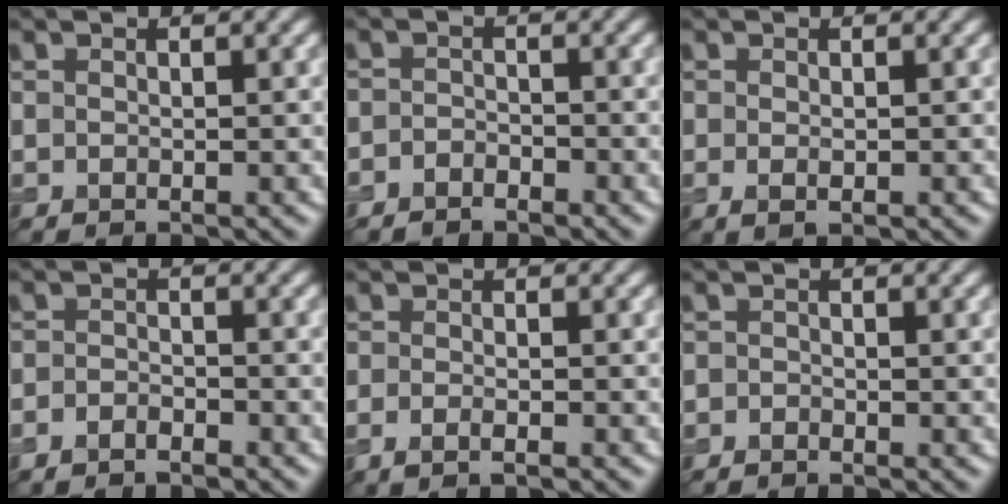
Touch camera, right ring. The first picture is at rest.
{"total": 1.4, "force": [-1.3, 0.5, 0.0], "torque": [0.002, 0.001, -0.032]}
{"total": 1.3, "force": [-0.2, 0.5, 1.2], "torque": [-0.020, -0.004, -0.003]}
{"total": 1.4, "force": [-1.2, 0.5, 0.3], "torque": [-0.005, 0.001, -0.030]}
{"total": 1.3, "force": [-0.8, 0.2, 1.0], "torque": [-0.020, -0.004, -0.017]}
{"total": 0.6, "force": [-0.6, 0.2, -0.2], "torque": [0.004, 0.001, -0.015]}